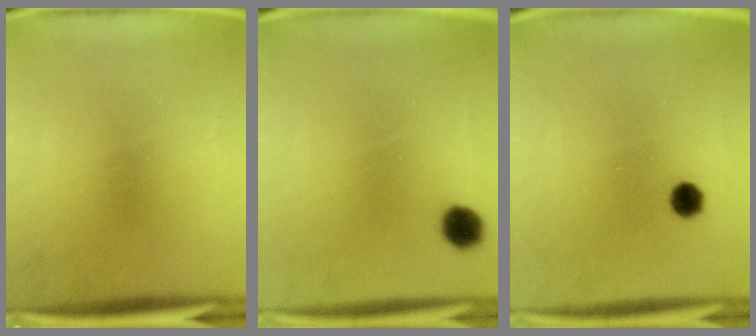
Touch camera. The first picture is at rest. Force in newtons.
{"total": 4.1}
{"total": 2.5}